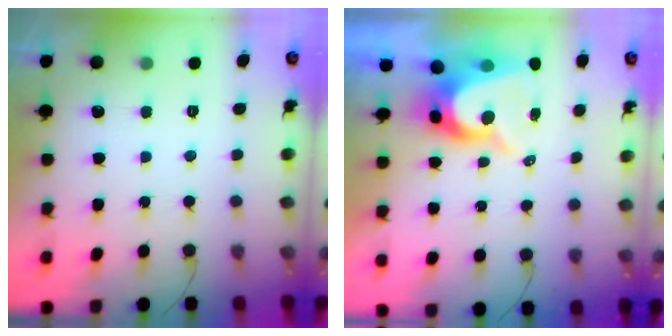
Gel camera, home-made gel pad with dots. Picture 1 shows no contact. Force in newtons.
{"total": 10.8, "press": 10.8, "slide": 1.1}